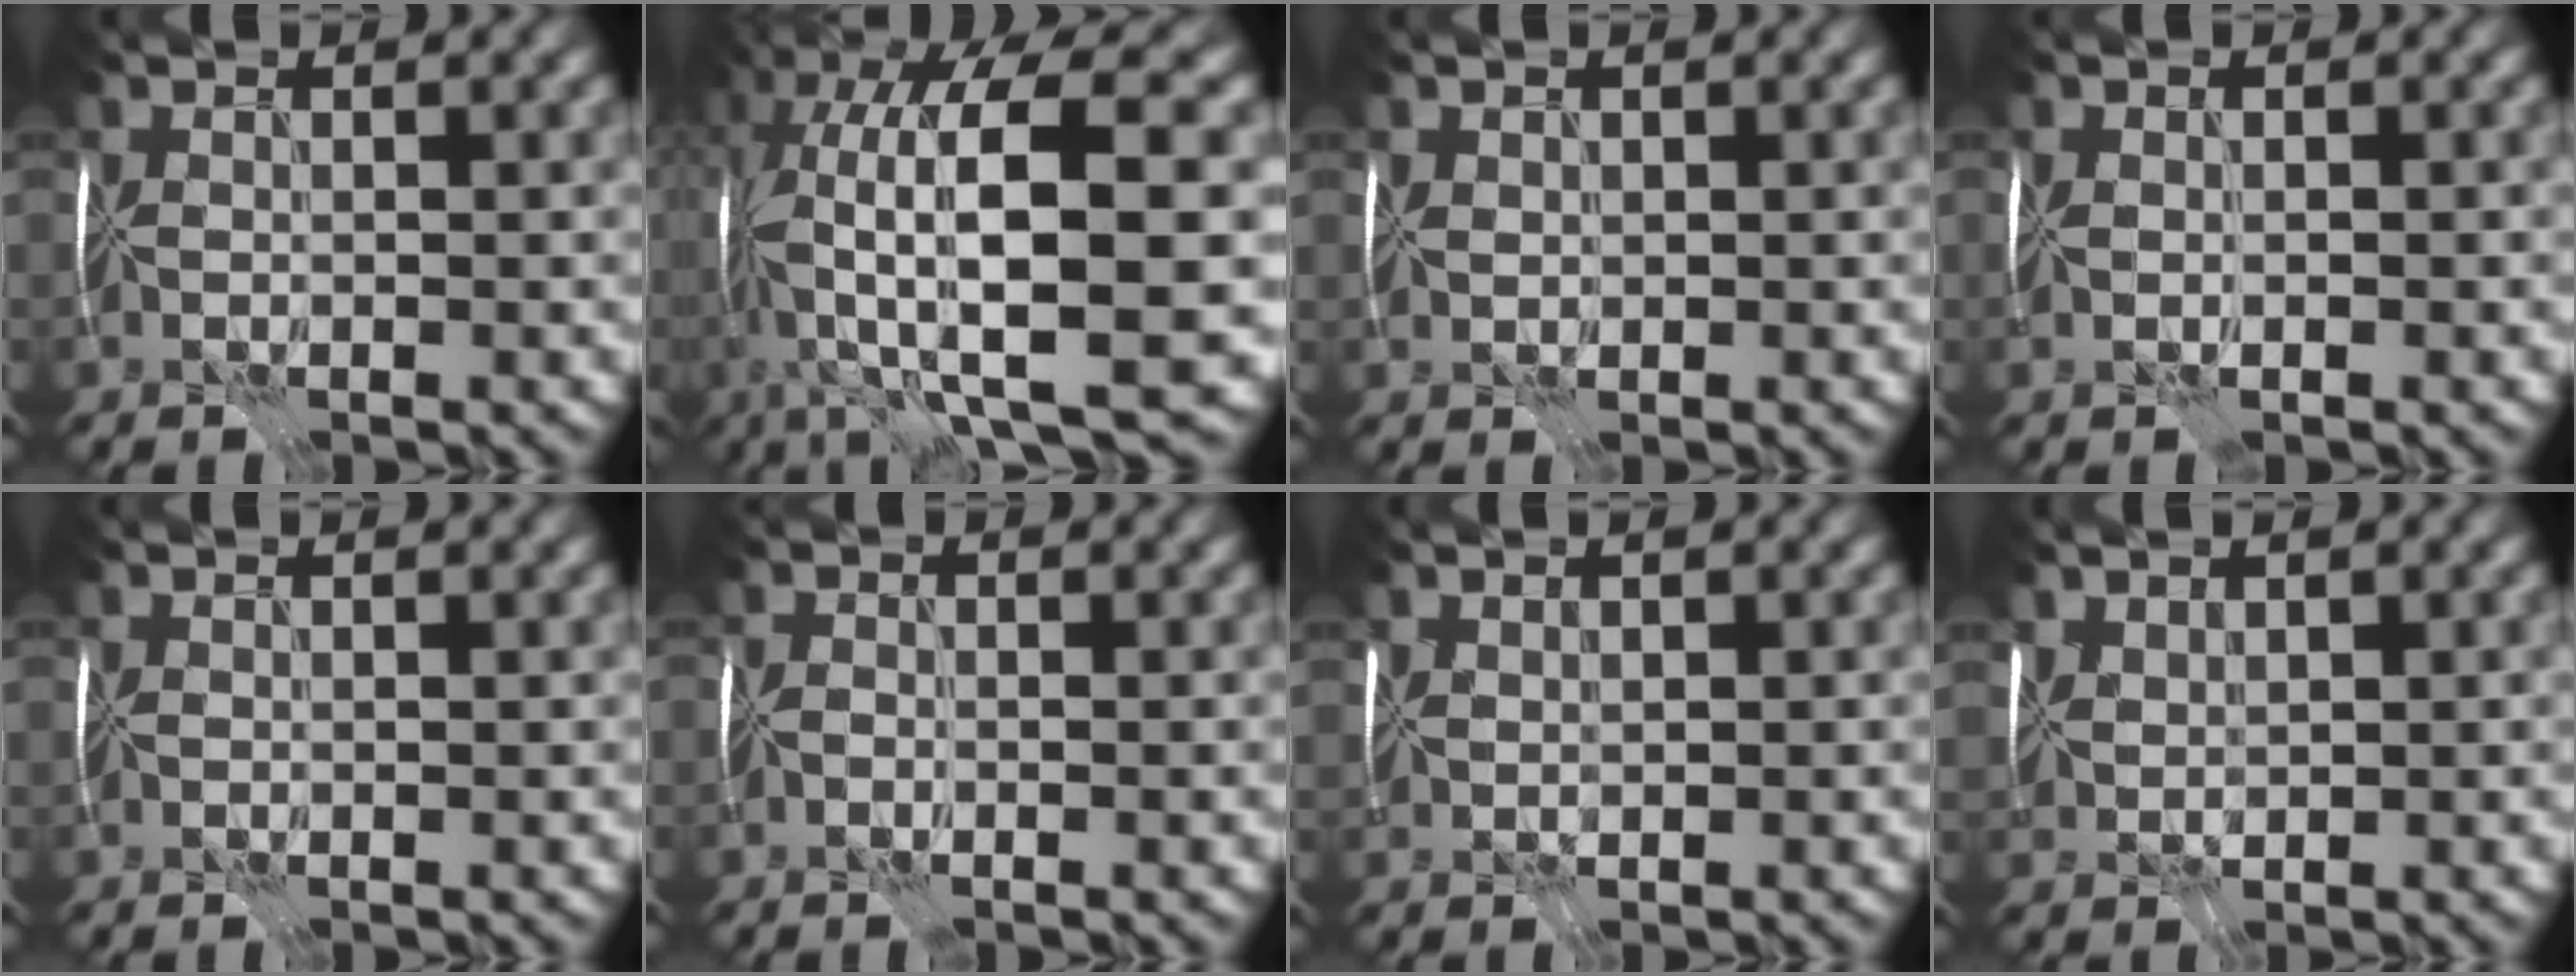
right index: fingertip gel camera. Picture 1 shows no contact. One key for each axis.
{"total": 17.0, "fx": 0.0, "fy": 6.3, "fz": 15.8, "tx": -0.283, "ty": 0.024, "tz": 0.024}
{"total": 2.0, "fx": 1.2, "fy": 1.5, "fz": 0.7, "tx": -0.009, "ty": 0.018, "tz": 0.017}
{"total": 0.6, "fx": 0.0, "fy": 0.4, "fz": 0.4, "tx": 0.001, "ty": 0.010, "tz": 0.001}
{"total": 0.0}
{"total": 0.0}
{"total": 2.0, "fx": 1.7, "fy": 1.0, "fz": 0.5, "tx": -0.015, "ty": 0.015, "tz": 0.026}
{"total": 3.0, "fx": 2.5, "fy": 1.4, "fz": 1.0, "tx": -0.034, "ty": 0.015, "tz": 0.053}